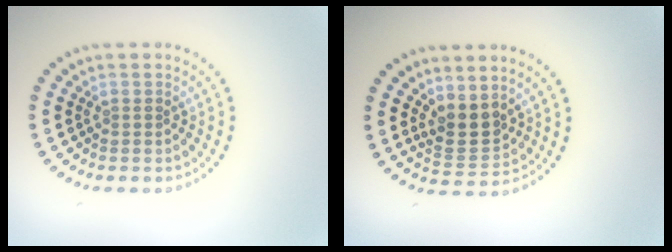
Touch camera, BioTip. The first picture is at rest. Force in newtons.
{"total": 2.7, "press": 2.3, "slide": 1.5}